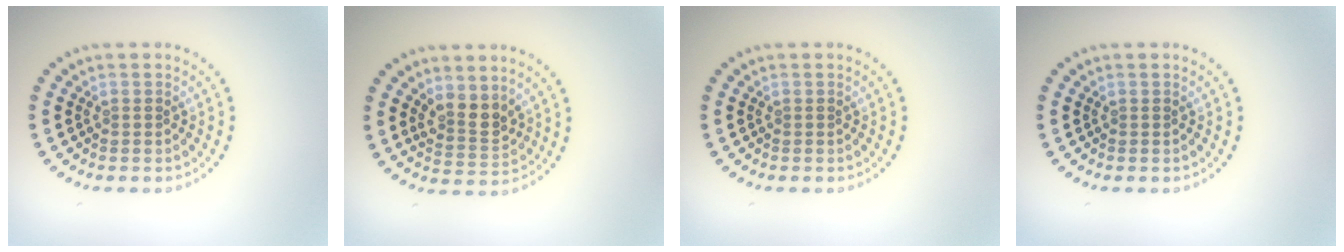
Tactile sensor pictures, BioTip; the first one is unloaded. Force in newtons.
{"total": 2.6, "press": 2.3, "slide": 1.2}
{"total": 0.0}
{"total": 0.0}